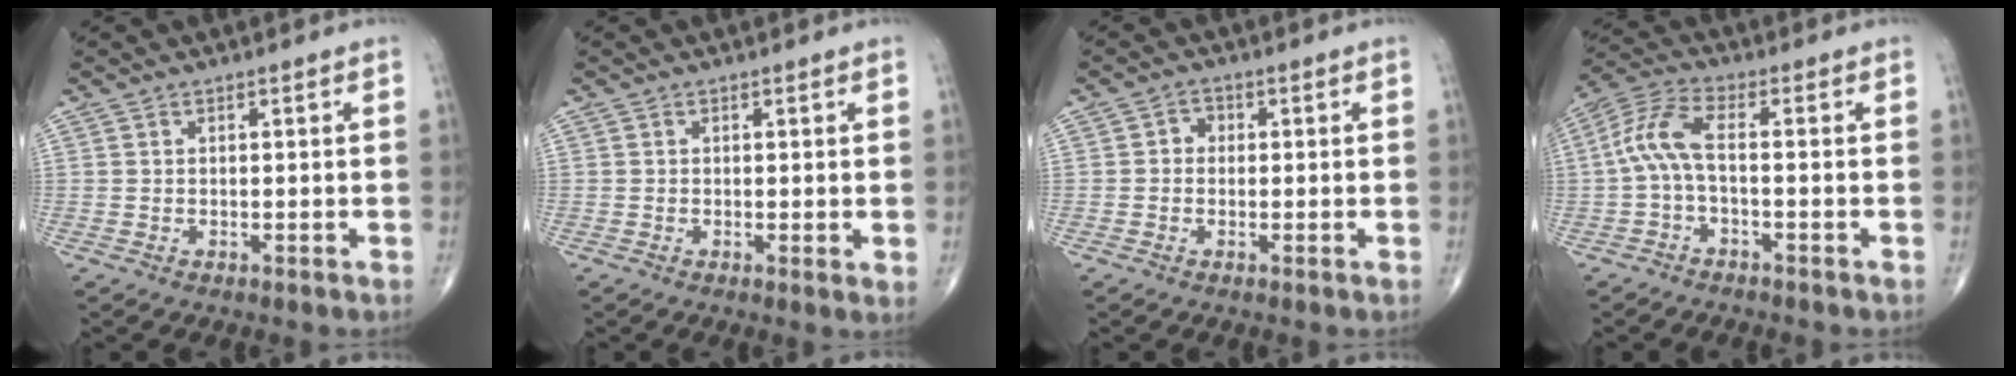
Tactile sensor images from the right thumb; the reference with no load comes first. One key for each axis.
{"total": 1.5, "fx": 0.1, "fy": 0.4, "fz": 1.5, "tx": -0.024, "ty": -0.007, "tz": -0.003}
{"total": 2.1, "fx": -0.1, "fy": 1.9, "fz": 1.0, "tx": -0.001, "ty": 0.007, "tz": -0.008}
{"total": 8.0, "fx": -0.9, "fy": 3.0, "fz": 7.3, "tx": -0.172, "ty": 0.034, "tz": -0.026}